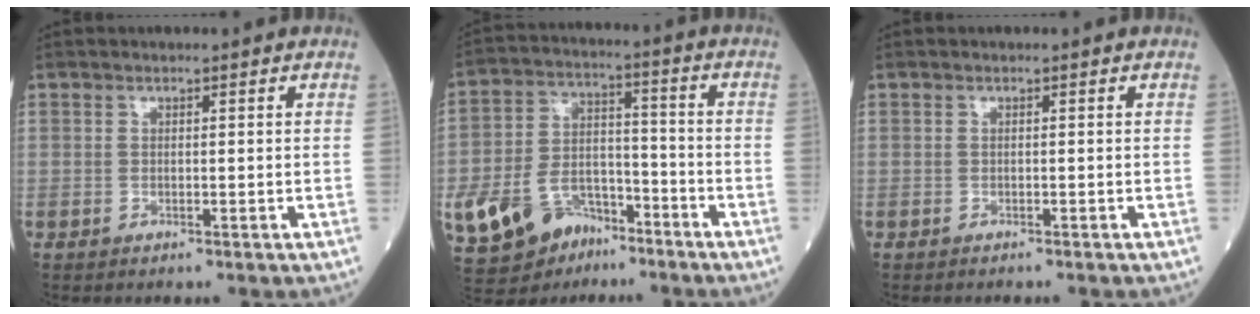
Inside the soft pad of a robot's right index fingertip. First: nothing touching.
{"total": 16.5, "force": [-9.5, 10.2, 8.9], "torque": [-0.189, 0.015, -0.157]}
{"total": 0.9, "force": [-0.9, 0.0, 0.4], "torque": [-0.008, -0.002, -0.012]}